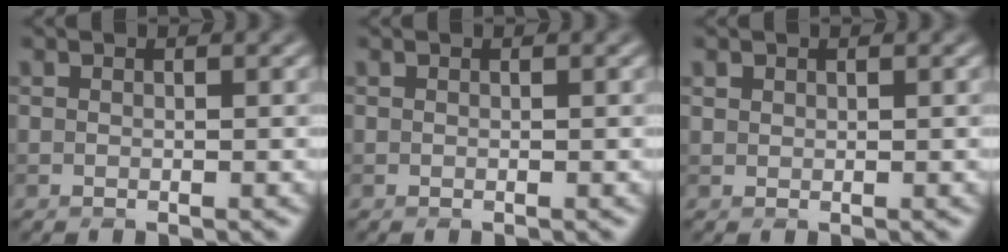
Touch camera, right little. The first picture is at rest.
{"total": 0.0}
{"total": 0.8, "force": [0.6, 0.4, 0.2], "torque": [-0.001, 0.004, 0.004]}